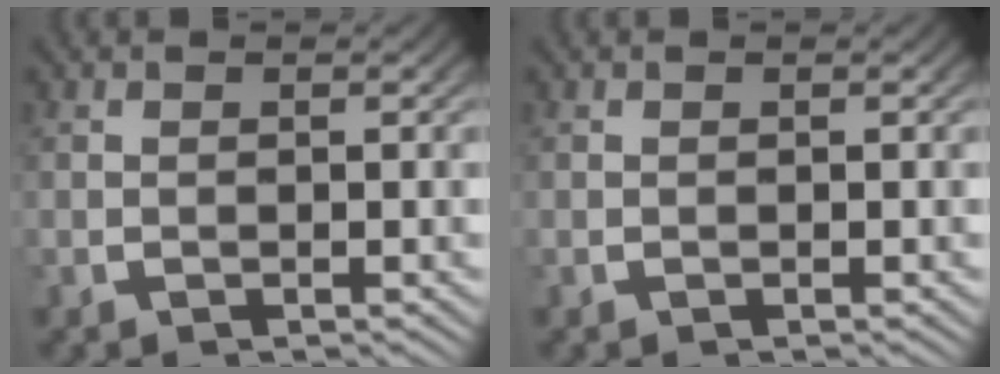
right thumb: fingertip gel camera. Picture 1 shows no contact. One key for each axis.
{"total": 0.0}